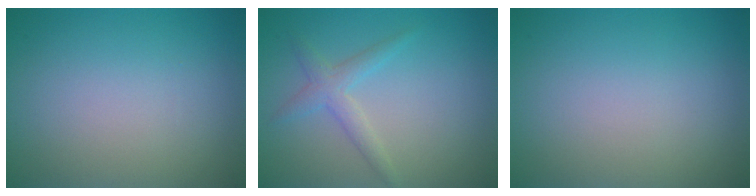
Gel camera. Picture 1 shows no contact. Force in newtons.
{"total": 2.1, "press": 2.1, "slide": 0.1}
{"total": 0.0}